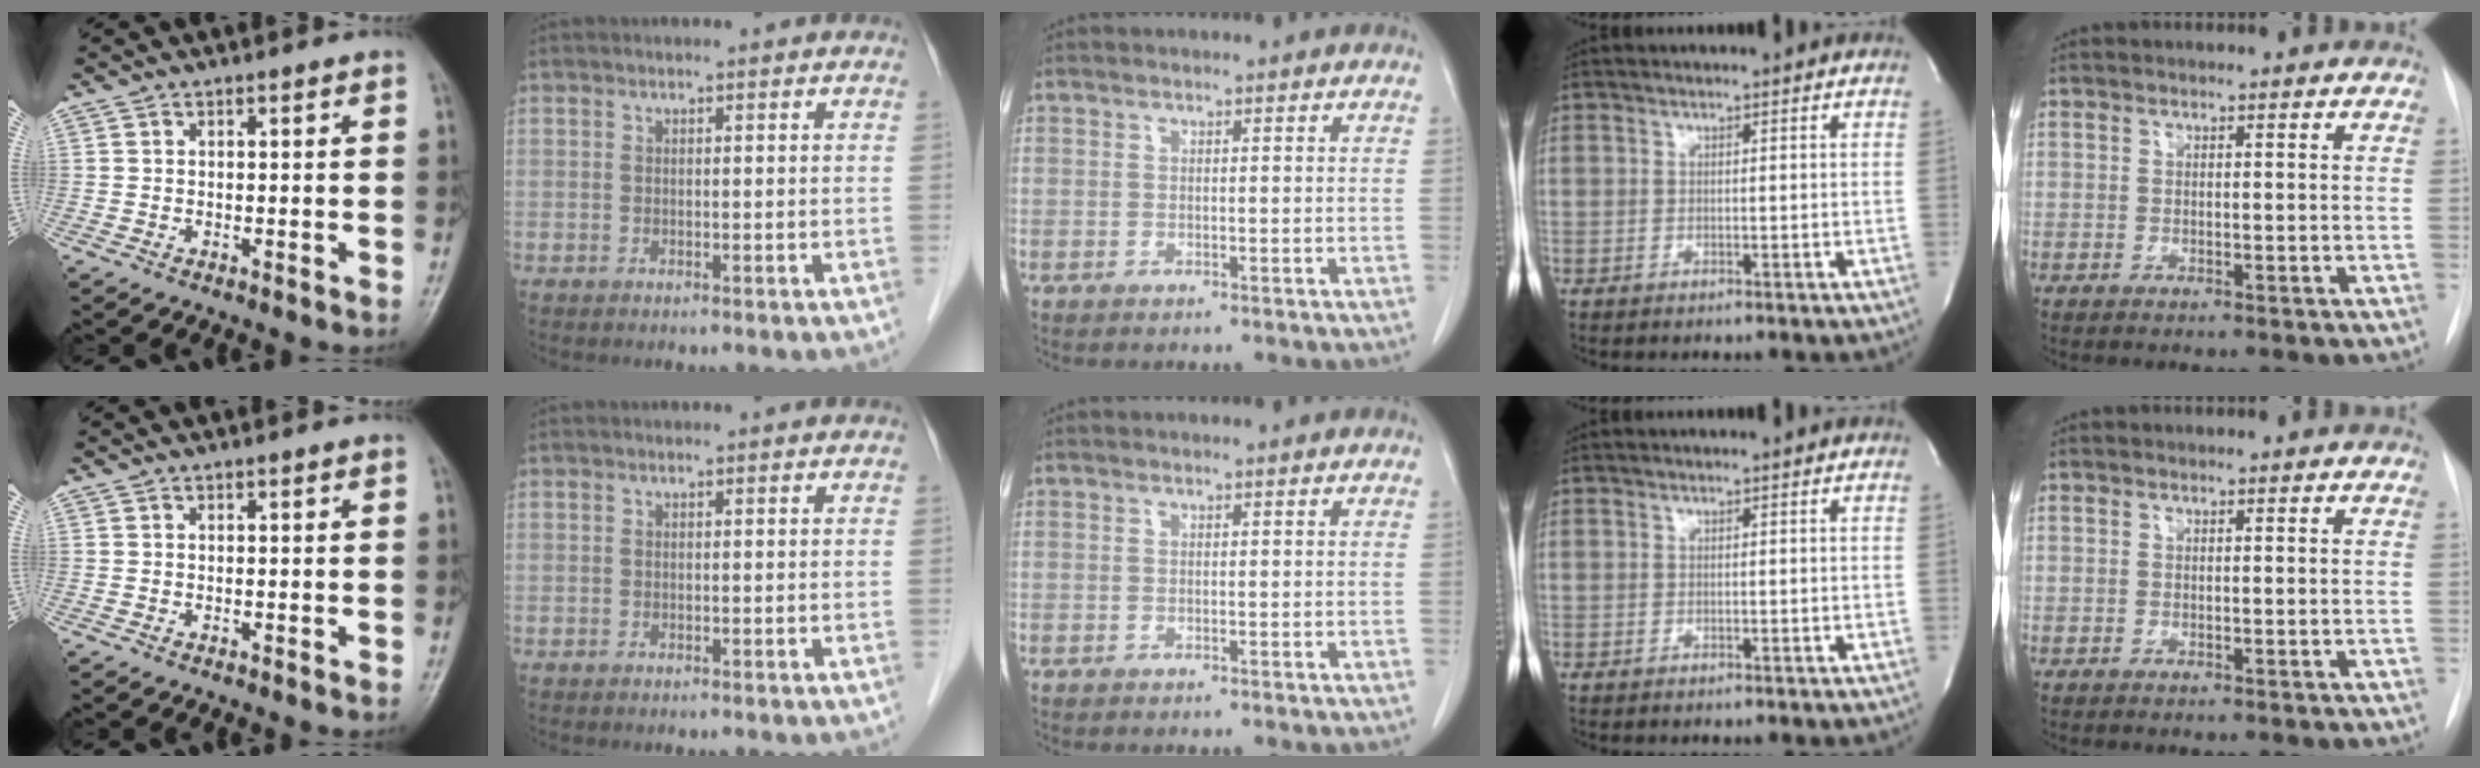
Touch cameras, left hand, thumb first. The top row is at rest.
{}